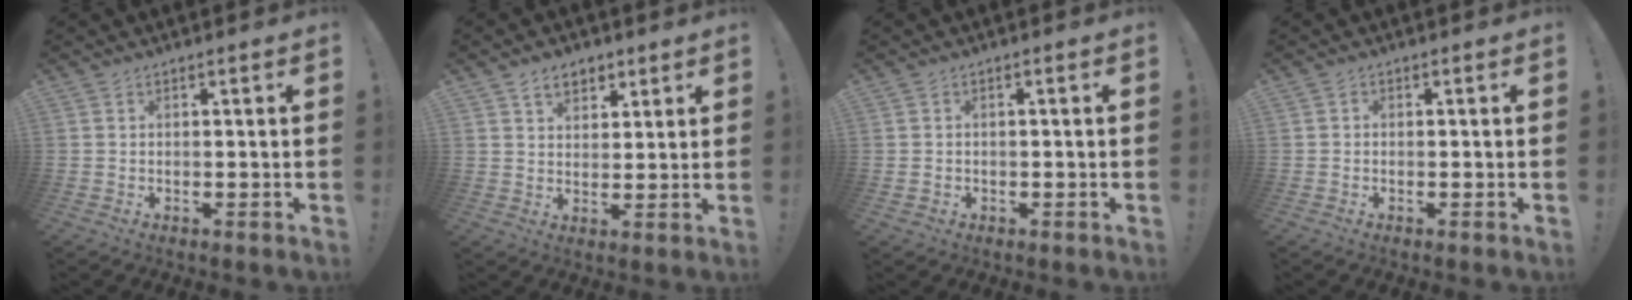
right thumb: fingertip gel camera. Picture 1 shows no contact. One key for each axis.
{"total": 6.2, "fx": 3.7, "fy": 4.1, "fz": 2.7, "tx": -0.036, "ty": -0.011, "tz": 0.066}
{"total": 1.4, "fx": -0.4, "fy": 1.3, "fz": 0.5, "tx": -0.016, "ty": 0.003, "tz": -0.006}
{"total": 0.8, "fx": -0.5, "fy": 0.6, "fz": 0.3, "tx": -0.011, "ty": 0.004, "tz": -0.007}